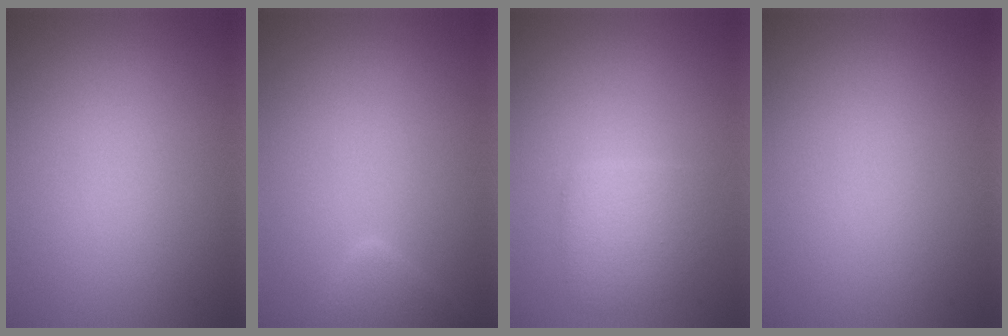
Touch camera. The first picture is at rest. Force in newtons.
{"total": 2.4, "press": 2.4, "slide": 0.1}
{"total": 2.5, "press": 2.5, "slide": 0.4}
{"total": 0.0}